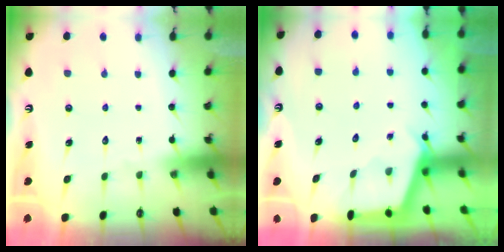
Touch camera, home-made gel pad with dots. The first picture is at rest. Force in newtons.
{"total": 2.8, "press": 2.8, "slide": 0.3}